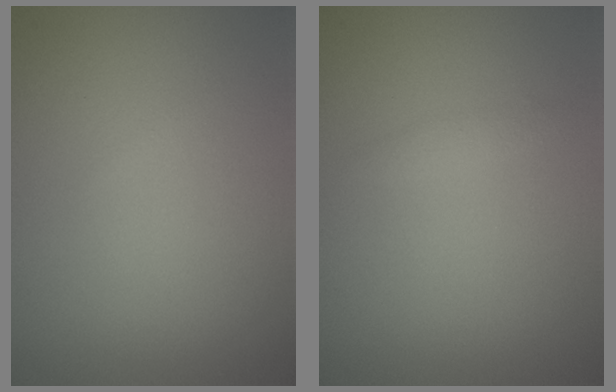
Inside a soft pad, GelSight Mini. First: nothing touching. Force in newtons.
{"total": 0.7, "press": 0.7, "slide": 0.0}